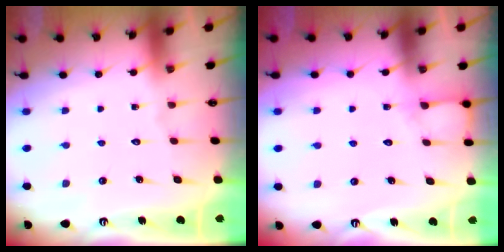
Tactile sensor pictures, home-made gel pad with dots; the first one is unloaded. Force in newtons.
{"total": 5.2, "press": 5.2, "slide": 0.6}